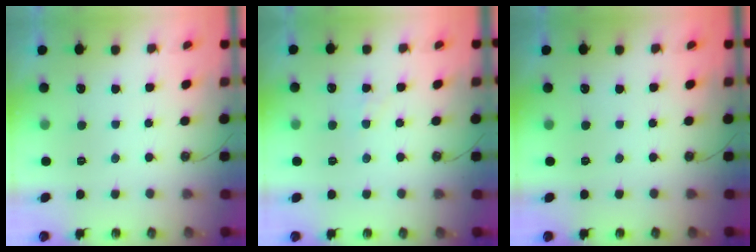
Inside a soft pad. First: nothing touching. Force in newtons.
{"total": 4.0, "press": 4.0, "slide": 0.5}
{"total": 0.0}